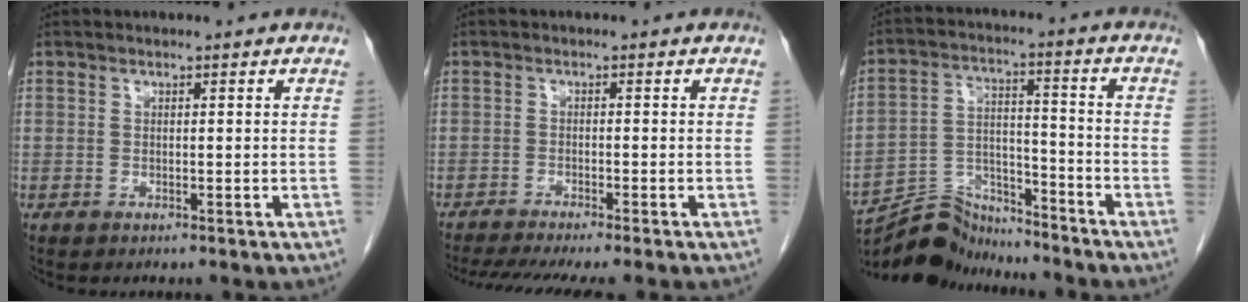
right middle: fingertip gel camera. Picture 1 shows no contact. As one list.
[{"total": 10.1, "force": [-8.6, 0.3, 5.3], "torque": [-0.066, -0.014, -0.128]}, {"total": 10.9, "force": [-10.7, 2.1, 1.0], "torque": [-0.020, 0.021, -0.194]}]